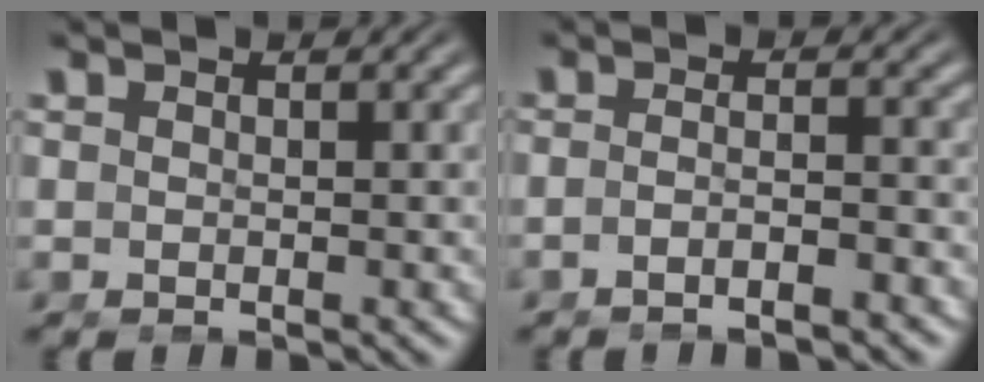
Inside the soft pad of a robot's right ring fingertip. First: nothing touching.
{"total": 2.8, "force": [-2.3, -0.3, 1.6], "torque": [-0.024, -0.003, -0.042]}